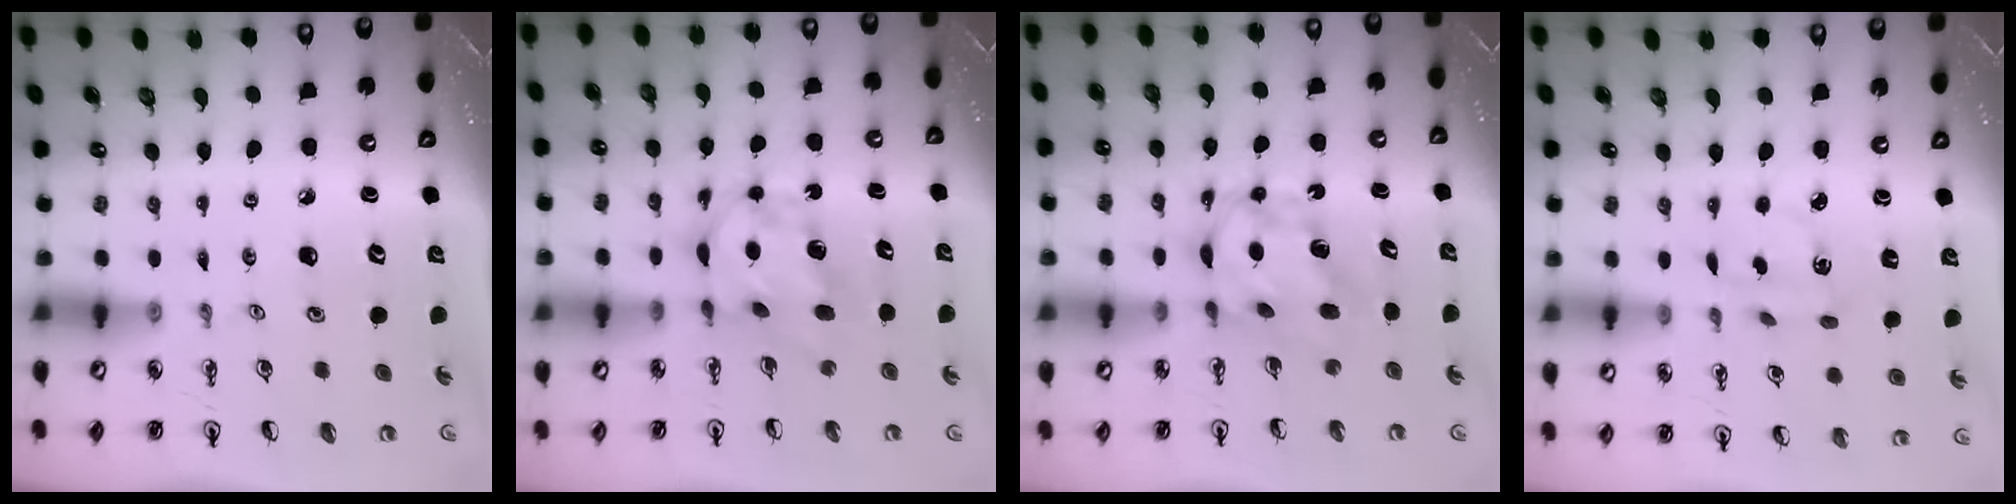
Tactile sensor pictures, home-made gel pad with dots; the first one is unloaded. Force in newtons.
{"total": 6.4, "press": 6.4, "slide": 0.5}
{"total": 6.2, "press": 6.1, "slide": 0.5}
{"total": 2.7, "press": 2.6, "slide": 0.6}